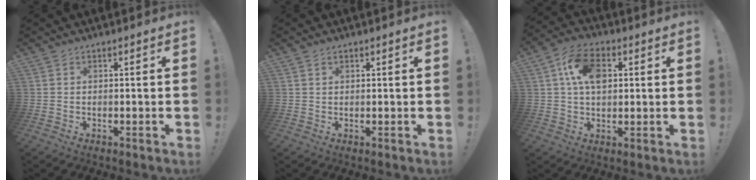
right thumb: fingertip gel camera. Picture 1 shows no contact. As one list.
[{"total": 0.7, "force": [0.5, 0.5, 0.3], "torque": [-0.002, -0.002, 0.009]}, {"total": 11.6, "force": [3.0, 7.4, 8.3], "torque": [-0.148, 0.011, 0.057]}]